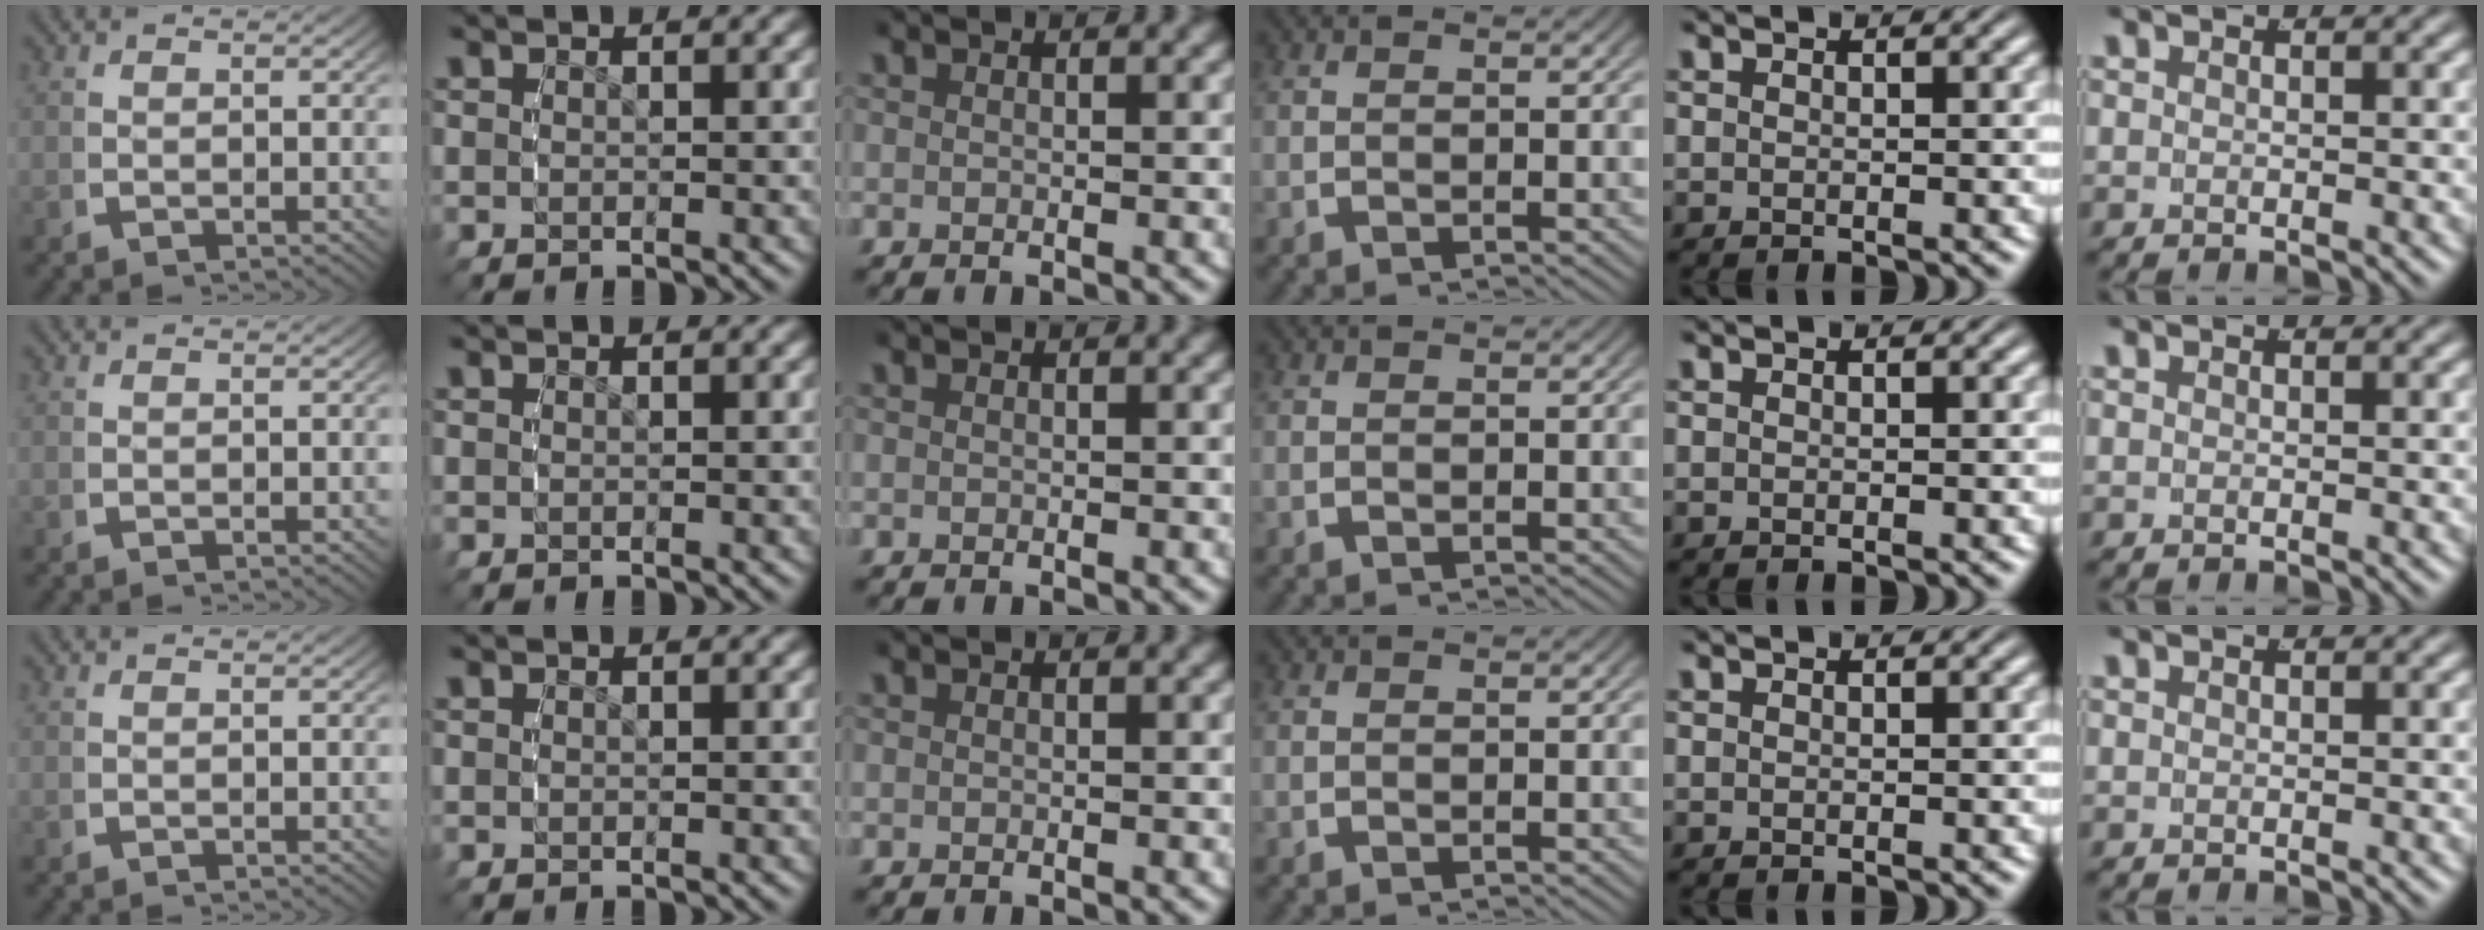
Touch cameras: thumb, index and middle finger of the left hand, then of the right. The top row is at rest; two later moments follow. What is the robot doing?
{"motion": "reach", "object": "paper plate"}